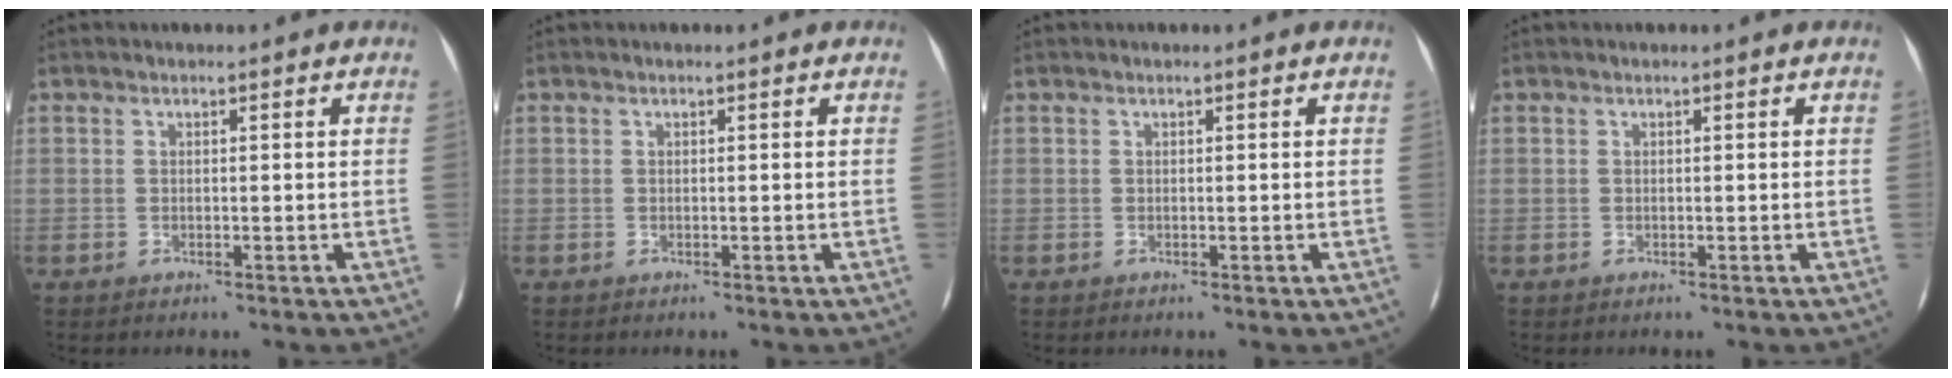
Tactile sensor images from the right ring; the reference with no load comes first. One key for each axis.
{"total": 0.0}
{"total": 0.0}
{"total": 0.0}